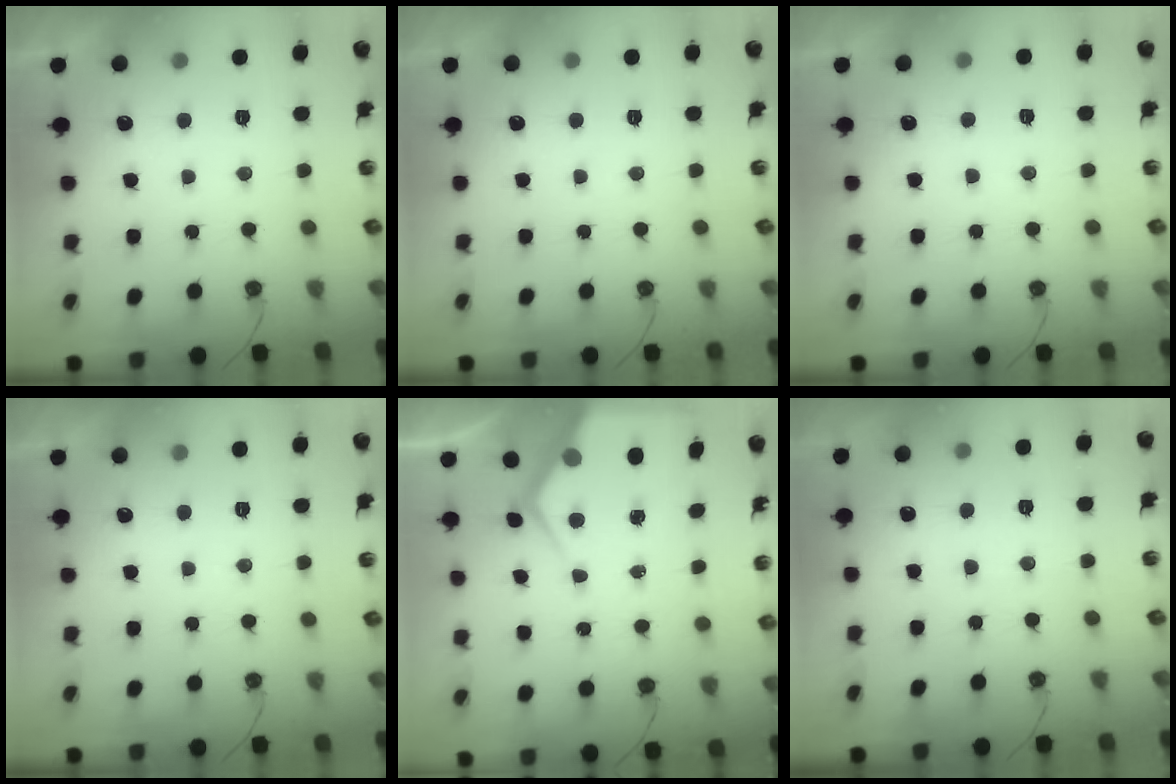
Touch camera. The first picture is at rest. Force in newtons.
{"total": 0.0}
{"total": 3.6, "press": 3.6, "slide": 0.4}
{"total": 0.0}
{"total": 9.0, "press": 8.9, "slide": 1.1}
{"total": 3.4, "press": 3.4, "slide": 0.5}